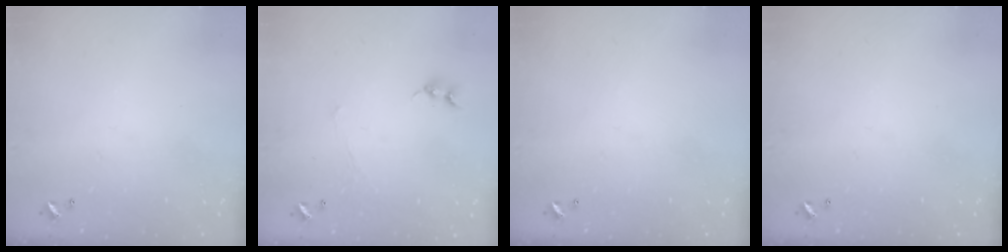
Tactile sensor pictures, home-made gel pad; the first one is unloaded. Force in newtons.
{"total": 1.0, "press": 0.8, "slide": 0.6}
{"total": 0.0}
{"total": 0.0}